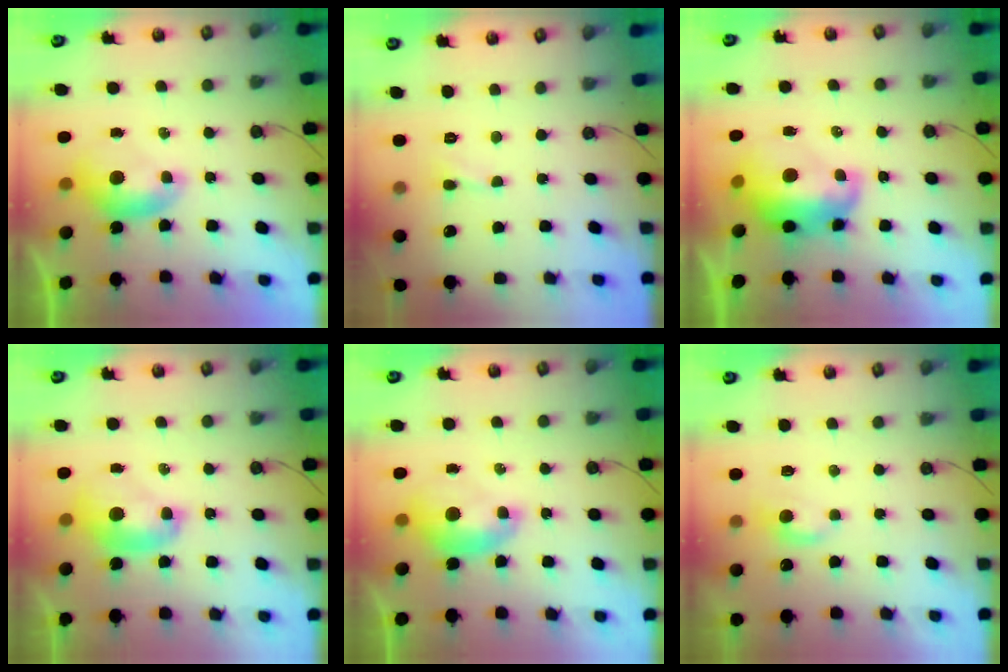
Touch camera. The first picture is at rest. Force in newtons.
{"total": 1.3, "press": 1.2, "slide": 0.4}
{"total": 5.9, "press": 5.8, "slide": 1.2}
{"total": 2.3, "press": 2.3, "slide": 0.3}
{"total": 2.1, "press": 2.0, "slide": 0.4}
{"total": 1.4, "press": 1.2, "slide": 0.5}